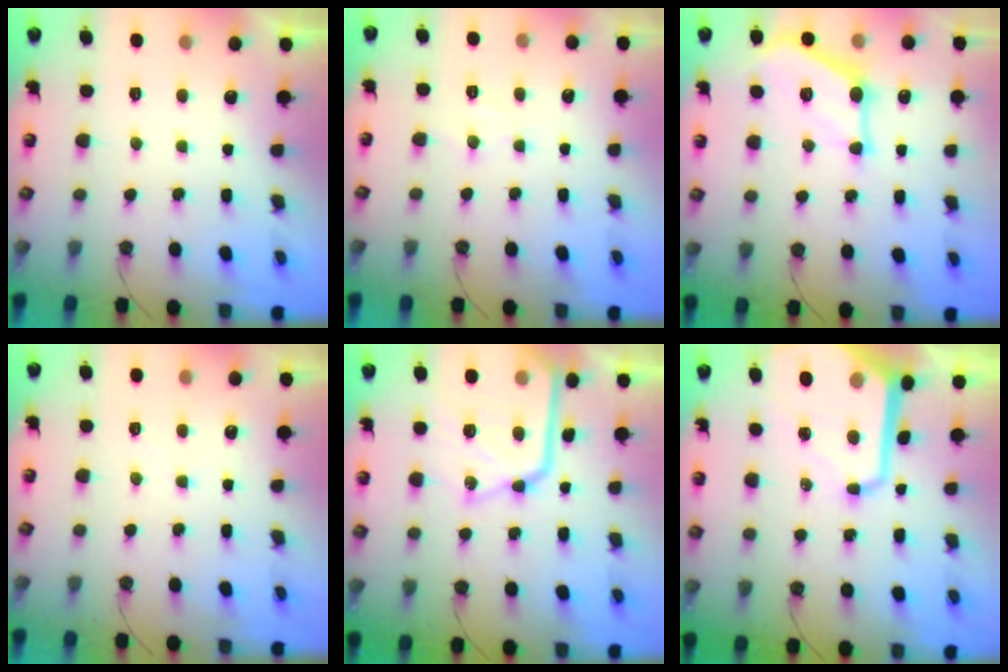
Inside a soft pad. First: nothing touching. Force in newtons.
{"total": 5.2, "press": 5.2, "slide": 0.8}
{"total": 14.8, "press": 14.8, "slide": 1.2}
{"total": 2.9, "press": 2.9, "slide": 0.4}
{"total": 21.7, "press": 21.6, "slide": 2.1}
{"total": 16.1, "press": 16.1, "slide": 1.4}